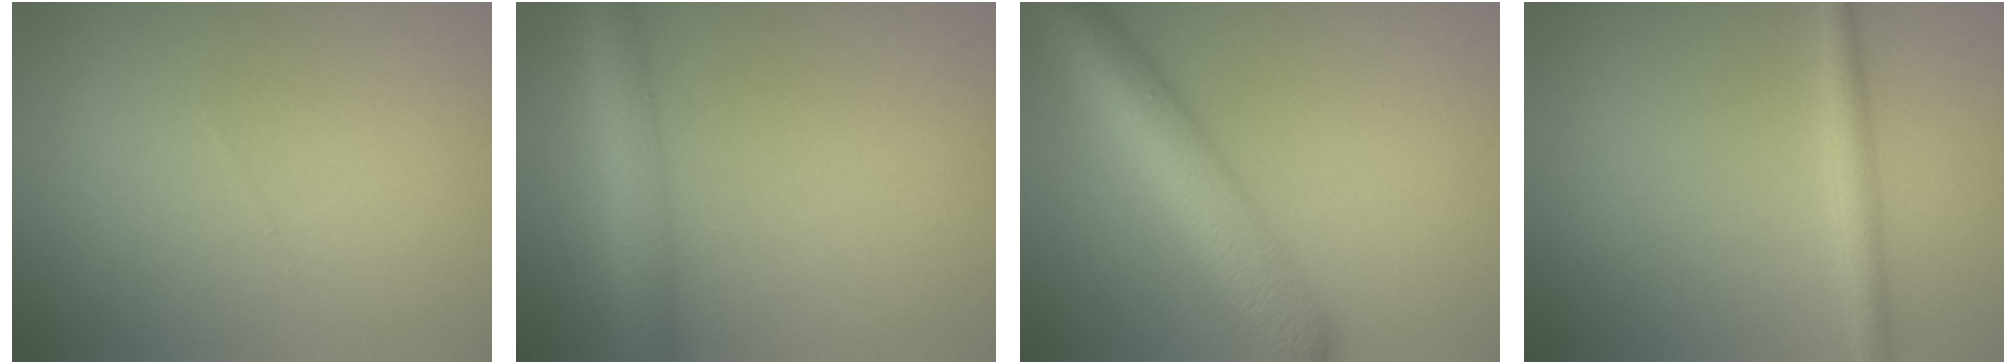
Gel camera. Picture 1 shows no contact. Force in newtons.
{"total": 4.8, "press": 4.8, "slide": 0.2}
{"total": 8.6, "press": 8.6, "slide": 0.2}
{"total": 2.2, "press": 2.2, "slide": 0.1}